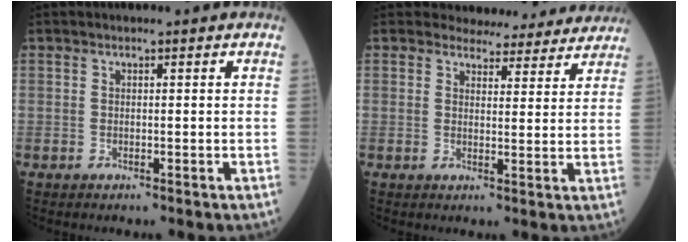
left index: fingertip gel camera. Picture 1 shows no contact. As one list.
[{"total": 9.4, "force": [8.8, 3.1, 0.6], "torque": [0.021, -0.004, 0.082]}]